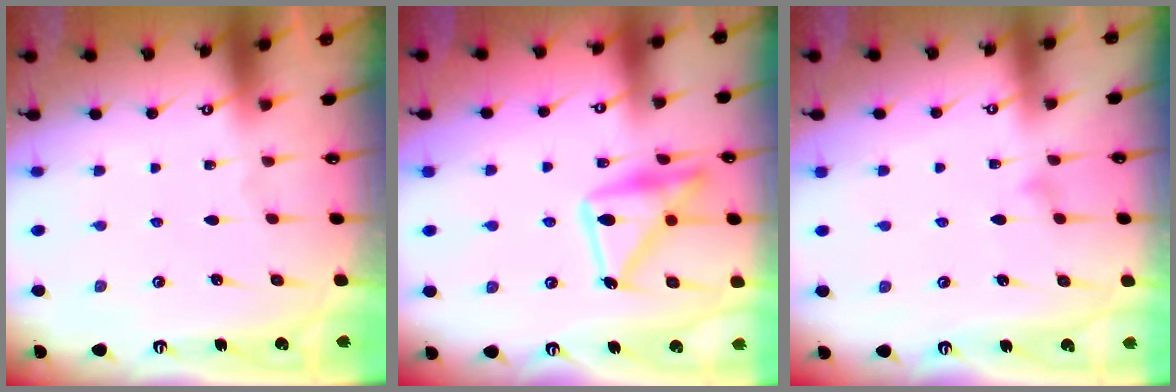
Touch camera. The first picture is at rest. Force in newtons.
{"total": 17.3, "press": 17.2, "slide": 1.2}
{"total": 6.5, "press": 6.5, "slide": 0.4}